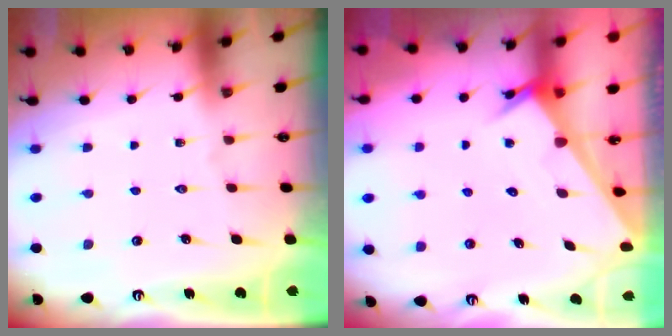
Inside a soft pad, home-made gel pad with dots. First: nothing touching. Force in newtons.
{"total": 2.4, "press": 2.4, "slide": 0.1}